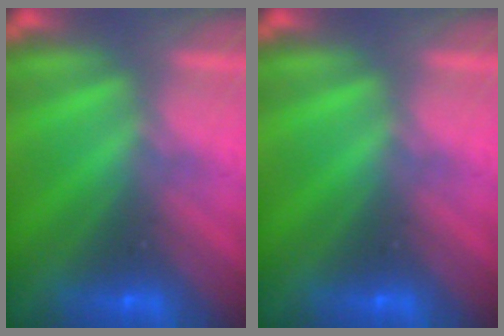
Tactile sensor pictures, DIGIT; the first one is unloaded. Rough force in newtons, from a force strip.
{"total": 0.0}